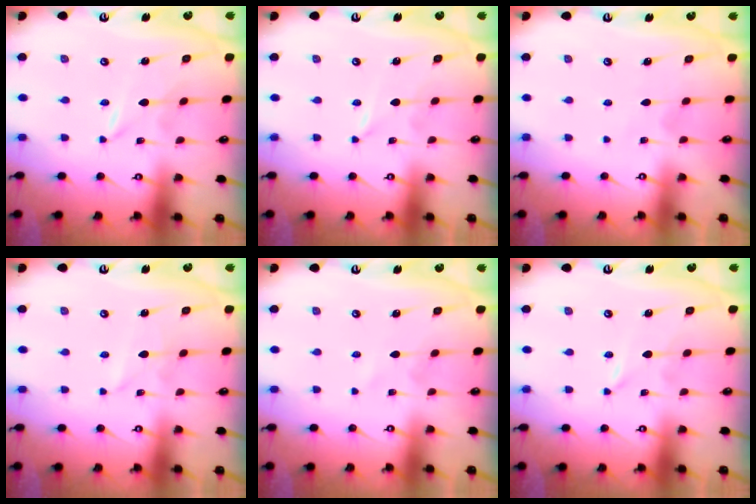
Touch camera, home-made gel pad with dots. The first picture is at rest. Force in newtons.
{"total": 0.0}
{"total": 2.6, "press": 2.6, "slide": 0.2}
{"total": 2.4, "press": 2.4, "slide": 0.4}
{"total": 0.6, "press": 0.6, "slide": 0.1}
{"total": 0.0}